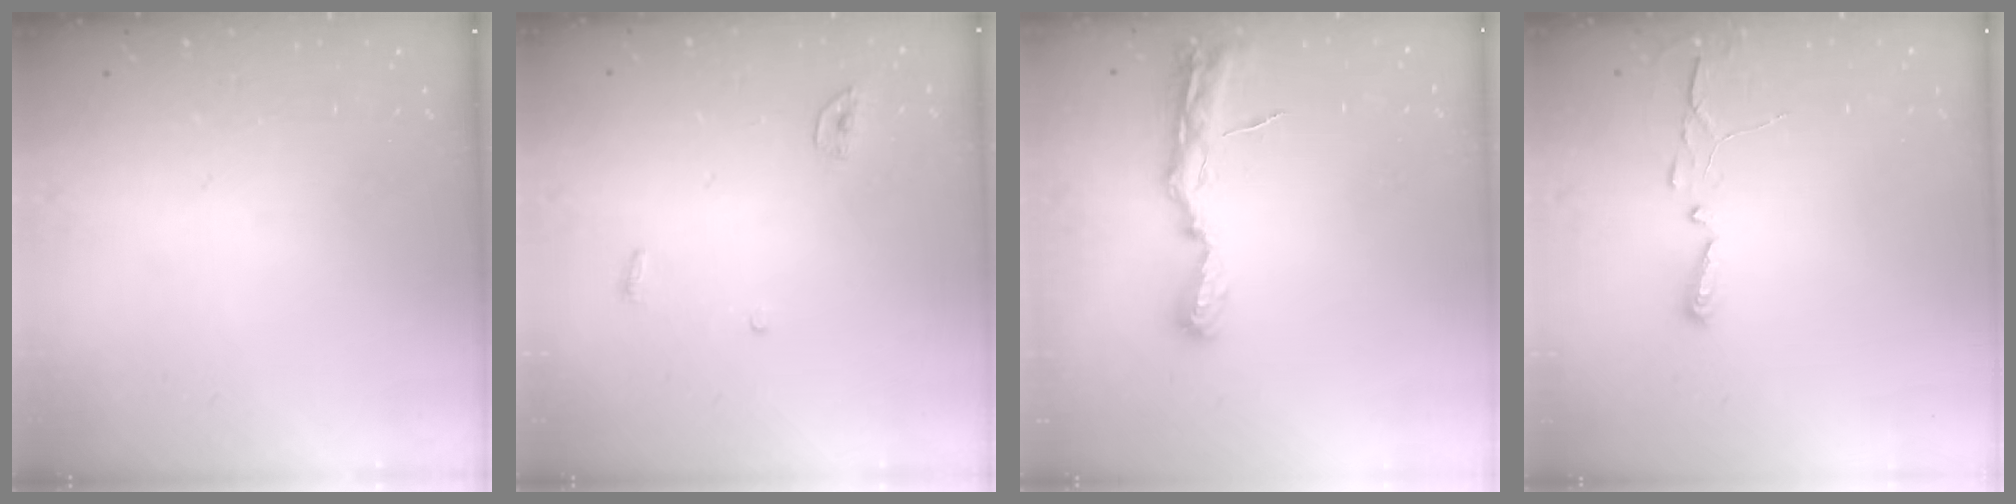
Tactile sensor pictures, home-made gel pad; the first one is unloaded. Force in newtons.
{"total": 3.4, "press": 3.4, "slide": 0.3}
{"total": 8.0, "press": 8.0, "slide": 0.7}
{"total": 2.9, "press": 2.9, "slide": 0.4}